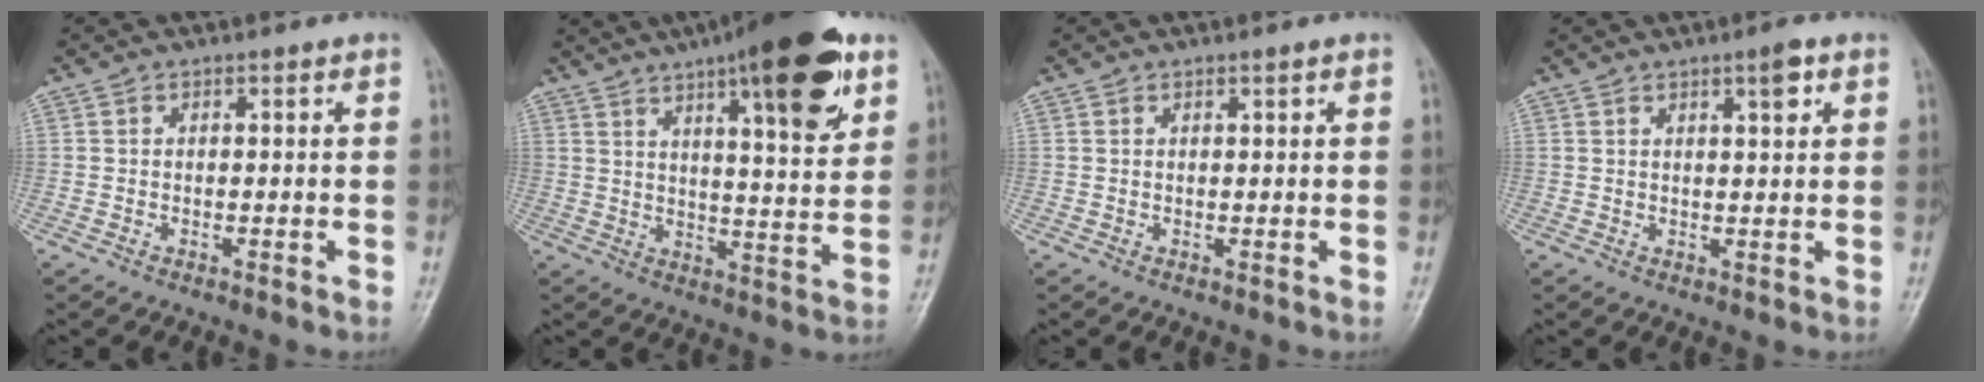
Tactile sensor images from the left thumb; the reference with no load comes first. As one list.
[{"total": 19.2, "force": [10.5, 4.9, 15.2], "torque": [-0.196, -0.037, 0.151]}, {"total": 0.5, "force": [0.4, 0.0, 0.4], "torque": [-0.007, -0.002, 0.007]}, {"total": 3.4, "force": [1.9, 0.8, 2.8], "torque": [-0.036, -0.009, 0.028]}]